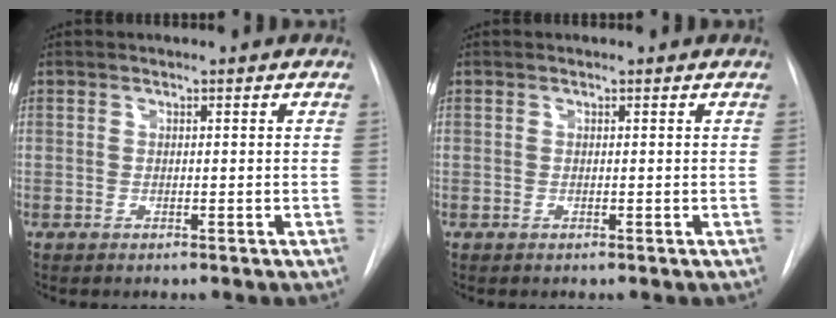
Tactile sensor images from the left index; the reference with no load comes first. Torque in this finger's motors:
{"motor_torque": [-0.08, -0.10, 0.01, -0.01]}